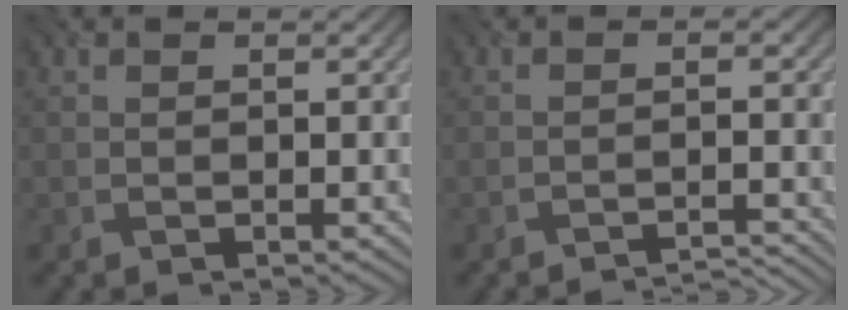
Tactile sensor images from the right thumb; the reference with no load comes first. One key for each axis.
{"total": 3.0, "fx": -2.7, "fy": 0.2, "fz": 1.3, "tx": -0.014, "ty": 0.012, "tz": -0.050}